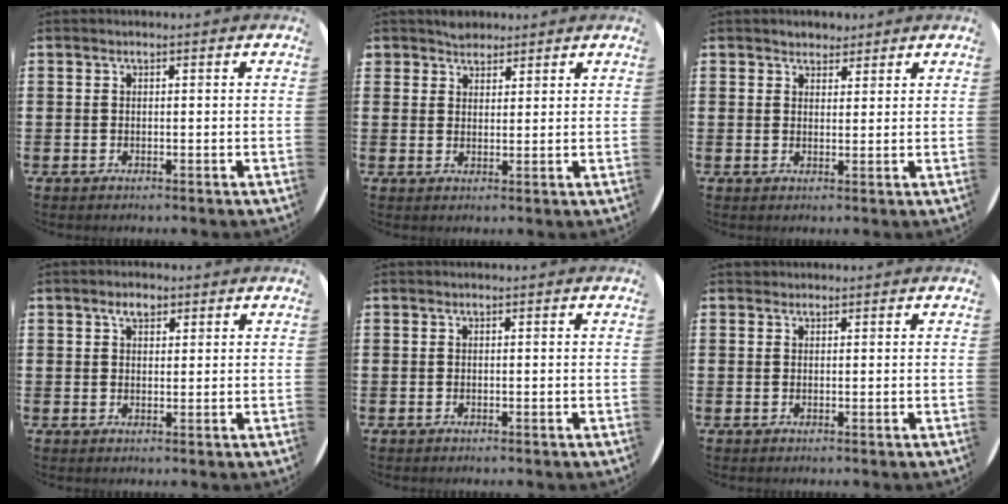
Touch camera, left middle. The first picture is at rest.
{"total": 2.5, "force": [2.3, 1.1, -0.1], "torque": [0.005, 0.002, 0.044]}
{"total": 2.2, "force": [2.0, 0.8, 0.0], "torque": [0.005, 0.000, 0.038]}
{"total": 2.5, "force": [1.7, 1.3, 1.2], "torque": [-0.018, 0.004, 0.029]}
{"total": 0.0}
{"total": 0.5, "force": [0.5, 0.2, -0.1], "torque": [0.003, 0.004, 0.009]}